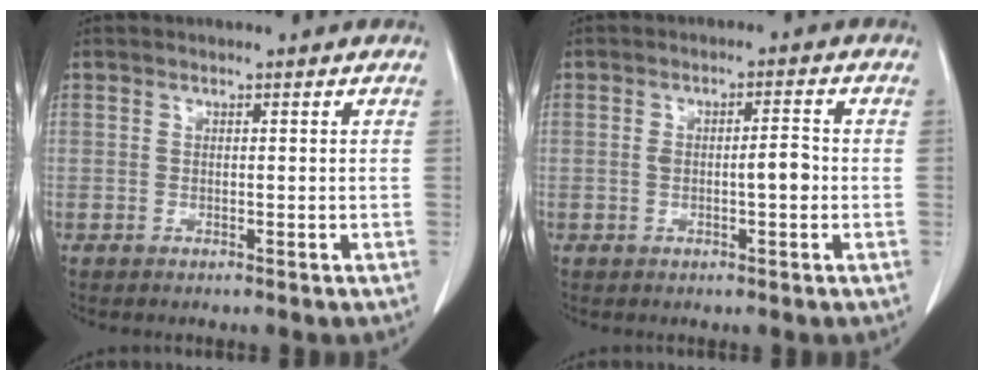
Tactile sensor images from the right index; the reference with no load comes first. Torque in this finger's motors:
{"motor_torque": [0.07, 0.00, 0.08, 0.03]}